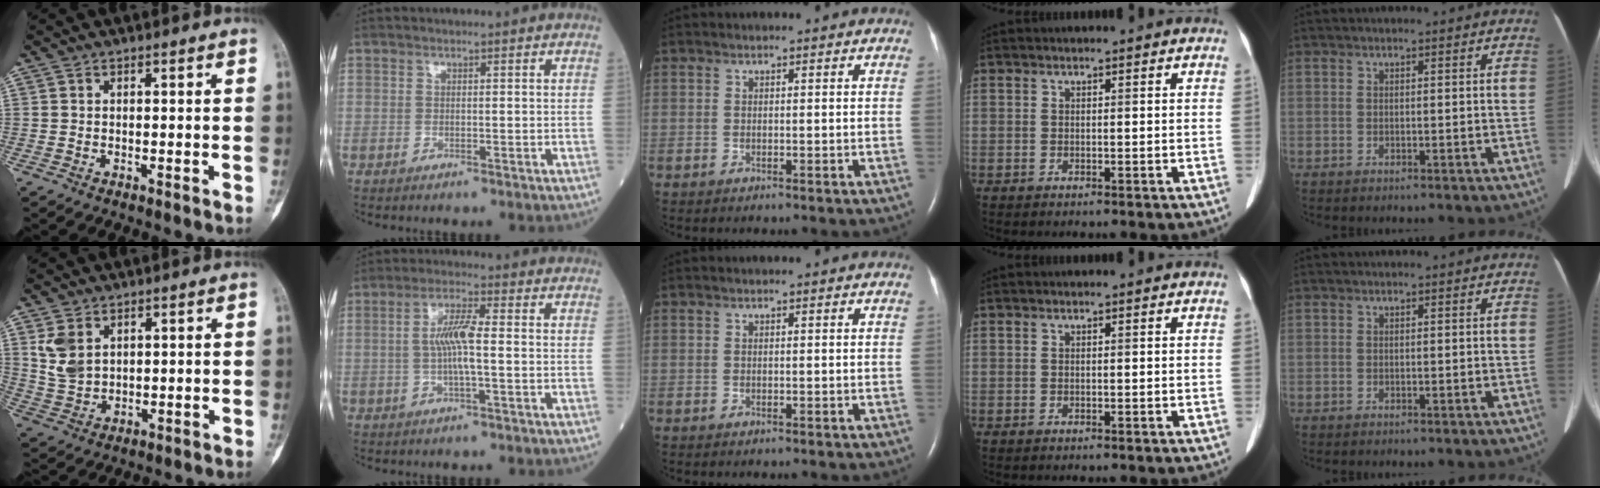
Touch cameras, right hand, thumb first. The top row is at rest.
{"thumb": {"total": 5.8, "force": [2.4, 3.9, 3.6], "torque": [-0.060, -0.008, 0.059]}, "index": {"total": 6.0, "force": [-0.2, 0.6, 6.0], "torque": [-0.120, 0.005, -0.007]}}